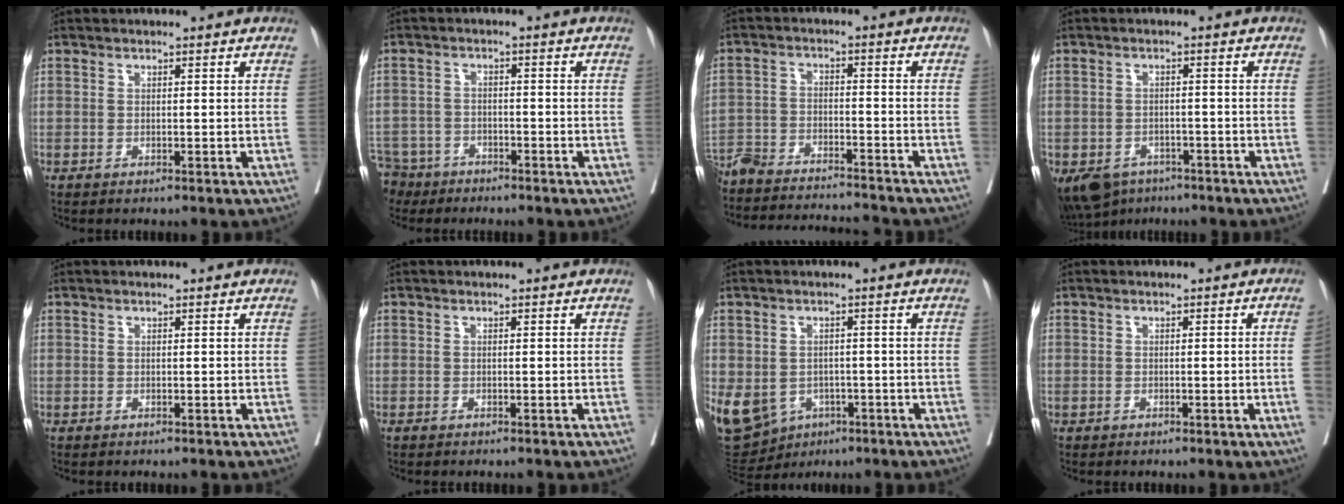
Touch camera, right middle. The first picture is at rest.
{"total": 8.0, "force": [-6.4, 4.8, 1.0], "torque": [-0.037, -0.005, -0.116]}
{"total": 17.1, "force": [-16.3, 1.4, 5.1], "torque": [-0.097, -0.009, -0.244]}
{"total": 9.0, "force": [-6.0, 6.0, 2.9], "torque": [-0.065, -0.010, -0.084]}
{"total": 0.0}
{"total": 0.0}
{"total": 19.2, "force": [-7.1, 15.7, 8.3], "torque": [-0.253, -0.005, -0.090]}
{"total": 1.8, "force": [-0.3, 0.0, 1.7], "torque": [-0.026, 0.005, -0.003]}